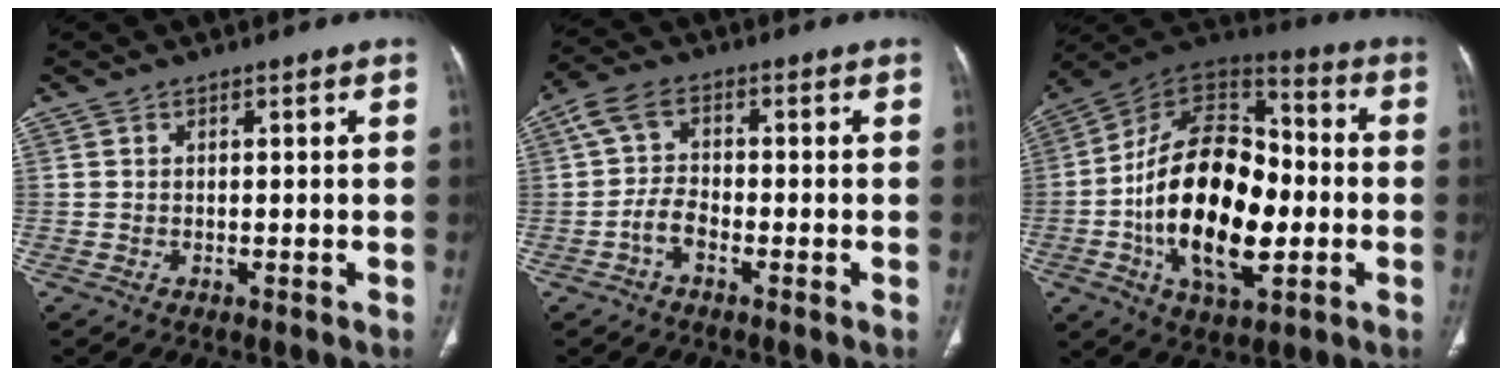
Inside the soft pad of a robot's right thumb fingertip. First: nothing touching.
{"total": 5.2, "force": [-2.1, 3.2, 3.5], "torque": [-0.068, 0.022, -0.047]}
{"total": 25.7, "force": [-3.9, 14.2, 21.0], "torque": [-0.339, 0.024, -0.063]}